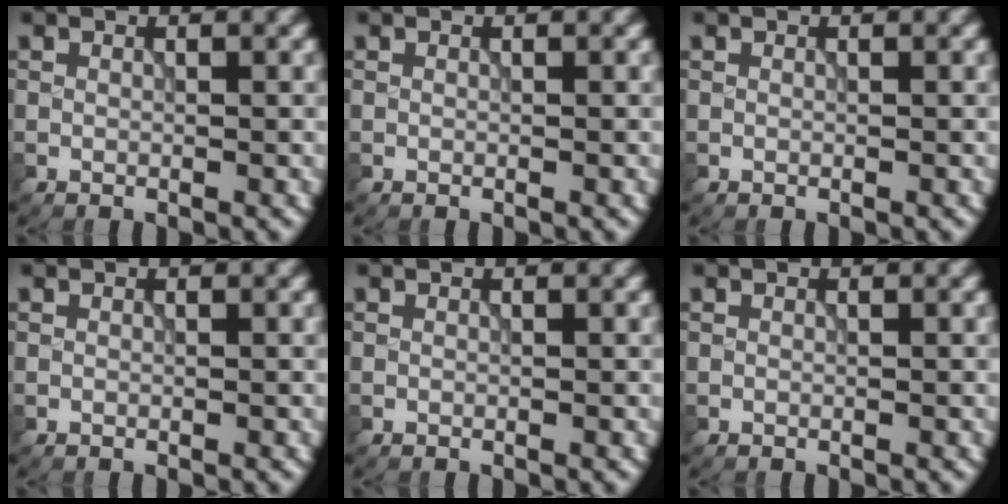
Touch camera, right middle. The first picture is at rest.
{"total": 0.0}
{"total": 0.0}
{"total": 0.0}
{"total": 0.0}
{"total": 0.0}